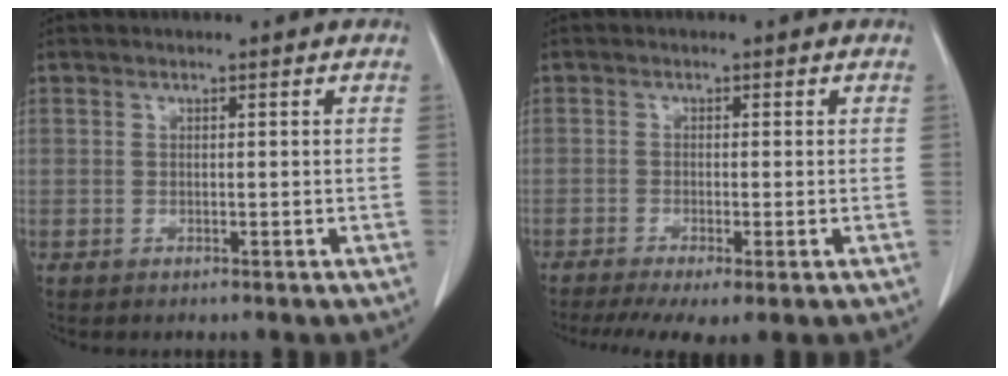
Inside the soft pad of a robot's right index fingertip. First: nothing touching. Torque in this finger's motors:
{"motor_torque": [1.09, -1.04, 0.64, 0.15]}